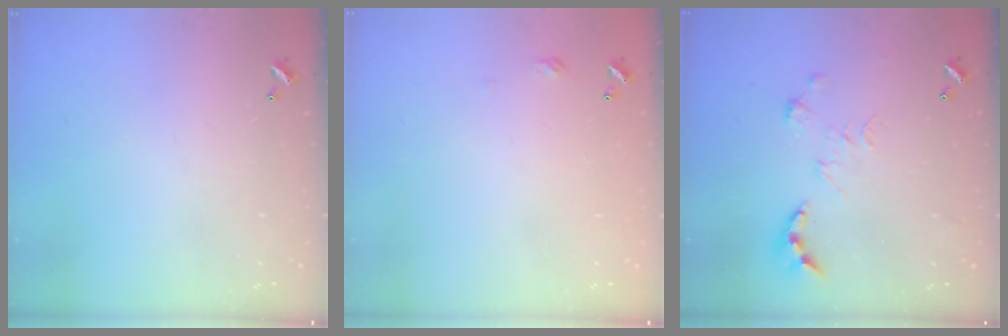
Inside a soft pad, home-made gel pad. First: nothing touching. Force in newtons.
{"total": 2.7, "press": 2.6, "slide": 0.4}
{"total": 0.0}